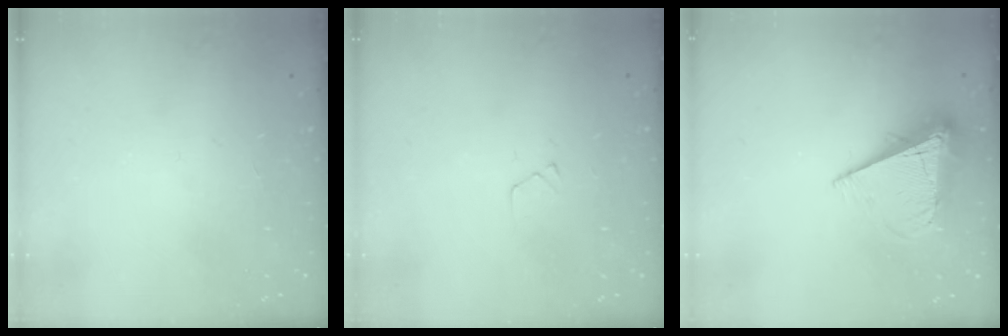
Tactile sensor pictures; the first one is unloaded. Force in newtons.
{"total": 4.3, "press": 4.3, "slide": 0.5}
{"total": 9.5, "press": 9.5, "slide": 0.9}